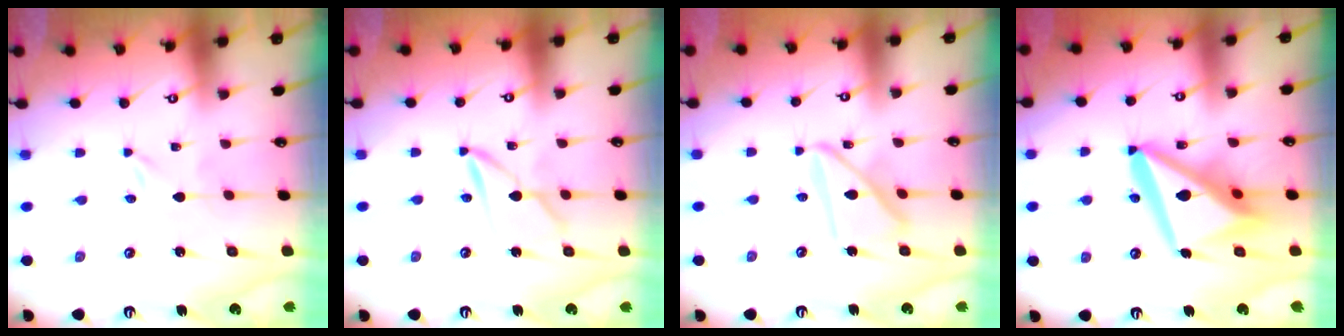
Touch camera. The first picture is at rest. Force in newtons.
{"total": 5.8, "press": 5.8, "slide": 0.4}
{"total": 13.2, "press": 13.1, "slide": 1.2}
{"total": 17.0, "press": 16.9, "slide": 2.0}